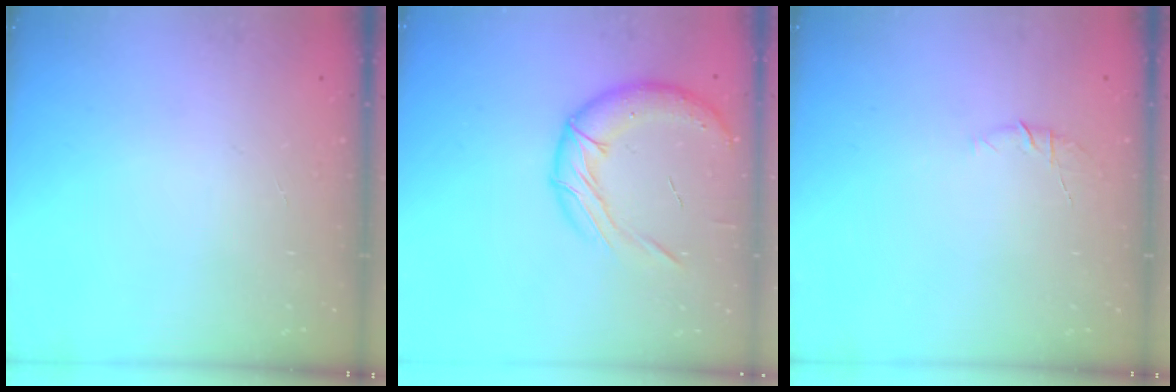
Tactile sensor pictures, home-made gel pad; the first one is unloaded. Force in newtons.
{"total": 16.1, "press": 15.9, "slide": 2.5}
{"total": 4.8, "press": 4.7, "slide": 1.2}